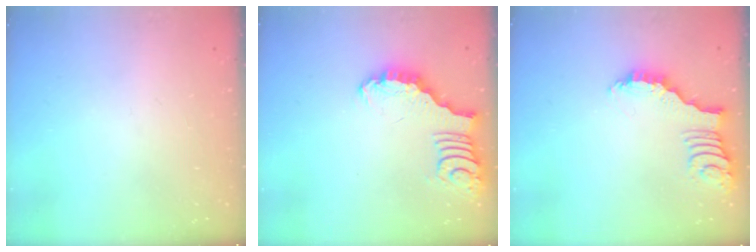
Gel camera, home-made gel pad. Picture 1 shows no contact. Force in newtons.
{"total": 3.2, "press": 3.1, "slide": 0.4}
{"total": 2.4, "press": 2.4, "slide": 0.4}